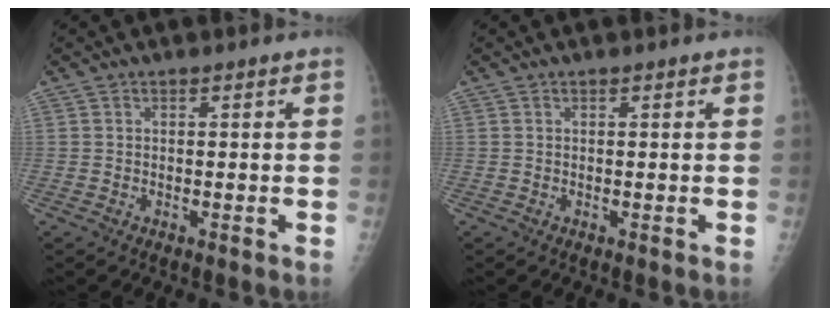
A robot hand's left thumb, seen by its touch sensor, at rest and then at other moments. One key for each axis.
{"total": 0.0}